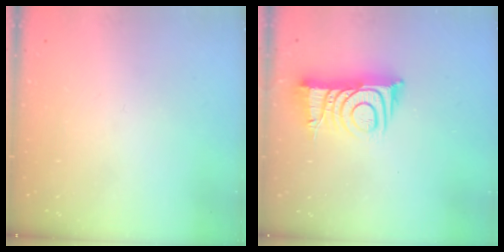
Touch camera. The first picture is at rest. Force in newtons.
{"total": 11.0, "press": 11.0, "slide": 0.6}